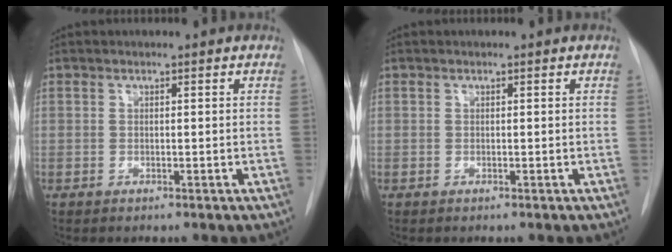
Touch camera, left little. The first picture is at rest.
{"total": 0.0}